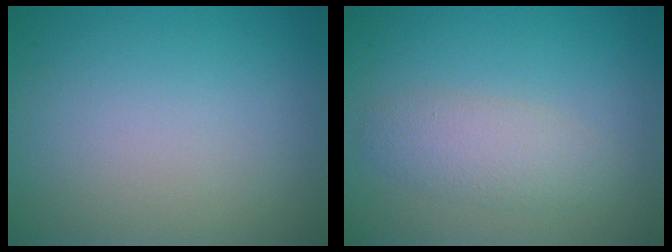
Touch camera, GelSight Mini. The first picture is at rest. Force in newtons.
{"total": 2.8, "press": 2.8, "slide": 0.1}